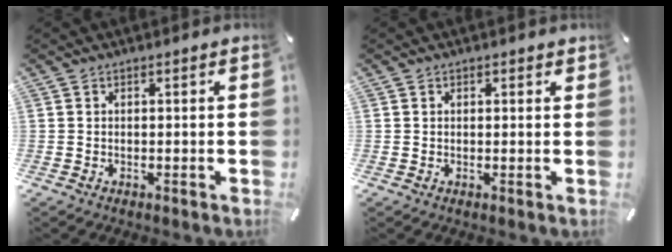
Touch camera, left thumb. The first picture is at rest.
{"total": 0.7, "force": [0.4, 0.5, 0.1], "torque": [0.006, -0.001, 0.005]}